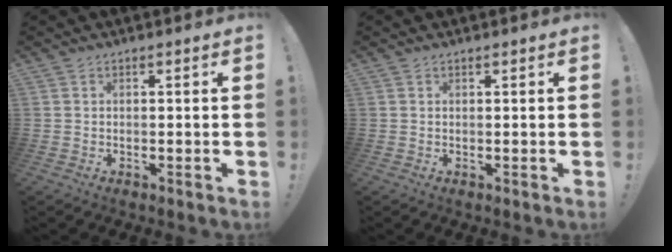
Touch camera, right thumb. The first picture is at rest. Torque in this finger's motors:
{"motor_torque": [0.02, -0.16, -0.03, 0.03, 0.04]}